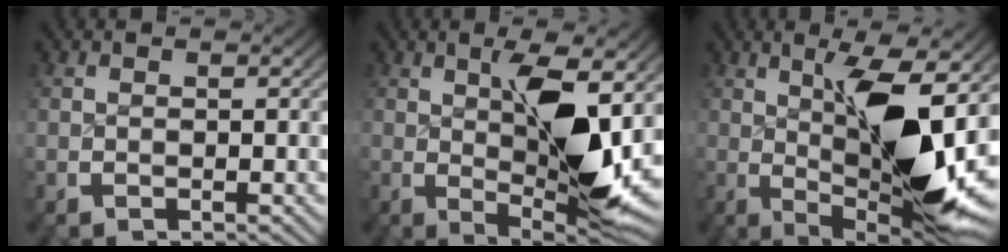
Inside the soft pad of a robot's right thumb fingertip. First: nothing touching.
{"total": 10.1, "force": [0.0, 4.1, 9.3], "torque": [-0.161, -0.025, 0.018]}
{"total": 13.0, "force": [0.0, 5.4, 11.8], "torque": [-0.200, -0.025, 0.021]}